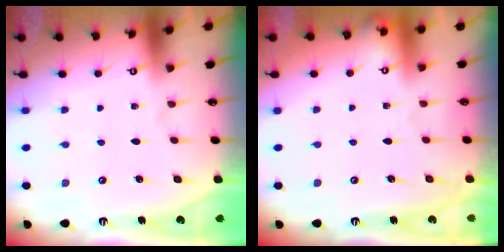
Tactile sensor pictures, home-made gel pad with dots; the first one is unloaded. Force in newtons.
{"total": 0.0}